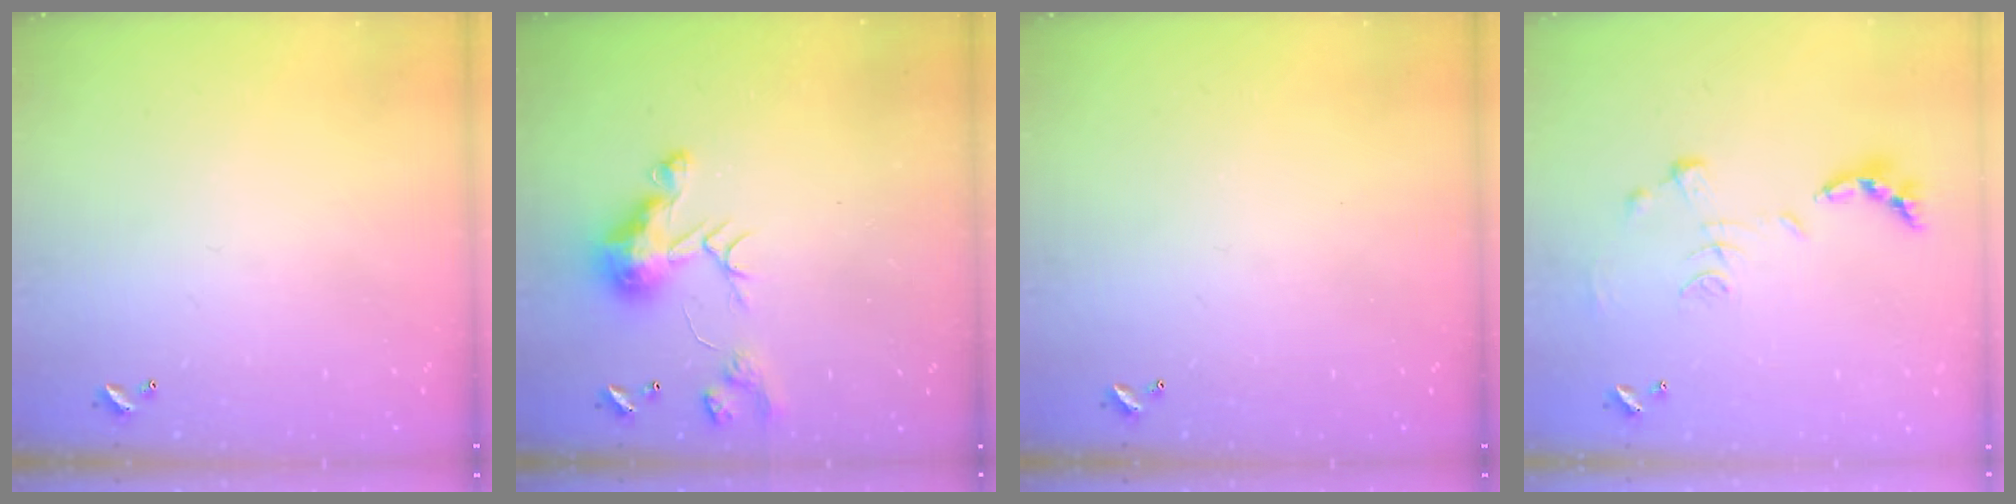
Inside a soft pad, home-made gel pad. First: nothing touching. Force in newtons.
{"total": 11.0, "press": 11.0, "slide": 0.7}
{"total": 0.0}
{"total": 1.1, "press": 1.0, "slide": 0.4}